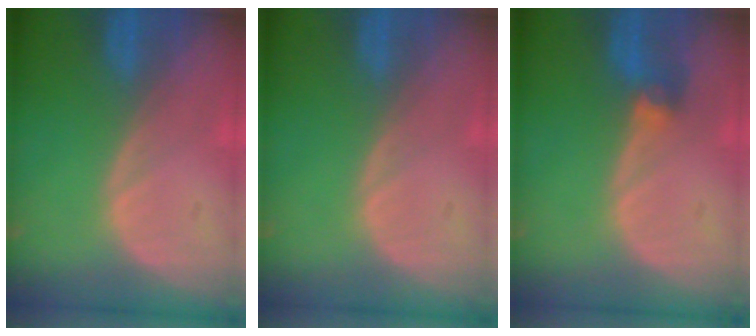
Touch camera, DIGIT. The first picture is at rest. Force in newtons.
{"total": 0.0}
{"total": 3.0, "press": 2.7, "slide": 1.4}